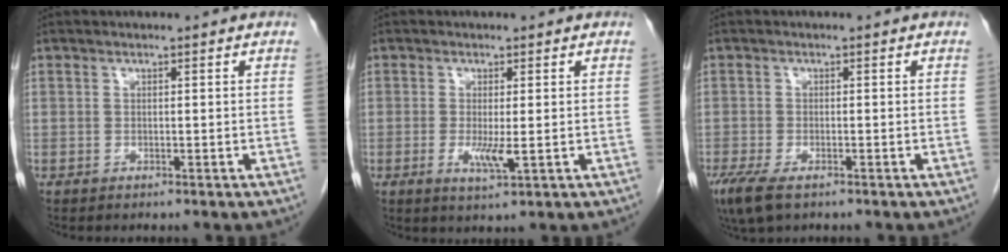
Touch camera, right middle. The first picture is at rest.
{"total": 3.3, "force": [-0.5, 0.5, 3.2], "torque": [-0.058, -0.007, -0.004]}
{"total": 5.5, "force": [-3.5, 1.9, 3.8], "torque": [-0.079, -0.016, -0.059]}